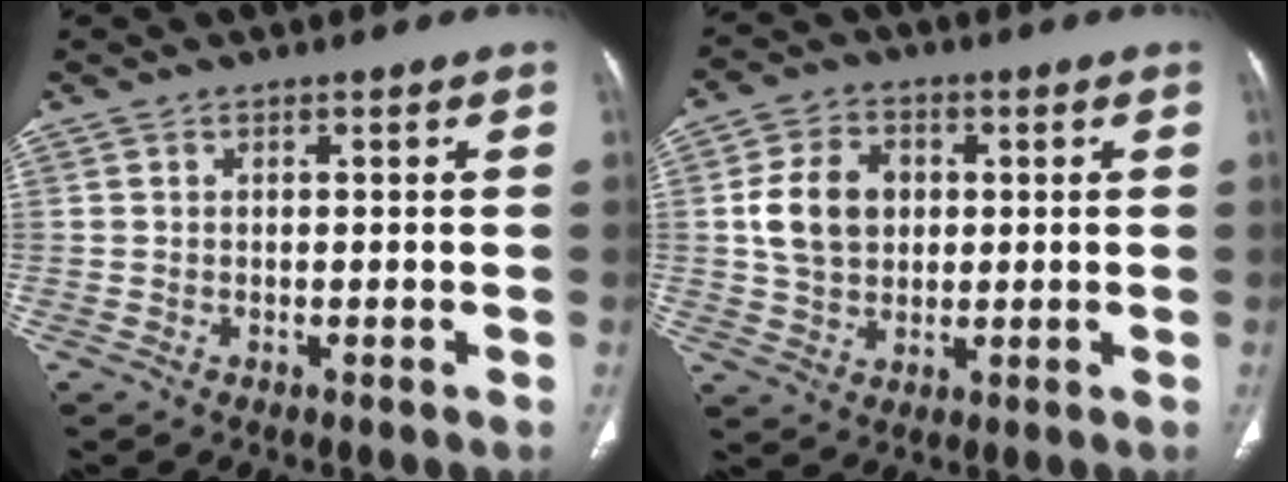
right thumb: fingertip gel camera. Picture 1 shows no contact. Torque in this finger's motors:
{"motor_torque": [0.15, 0.10, 0.66, -0.56, 0.00]}